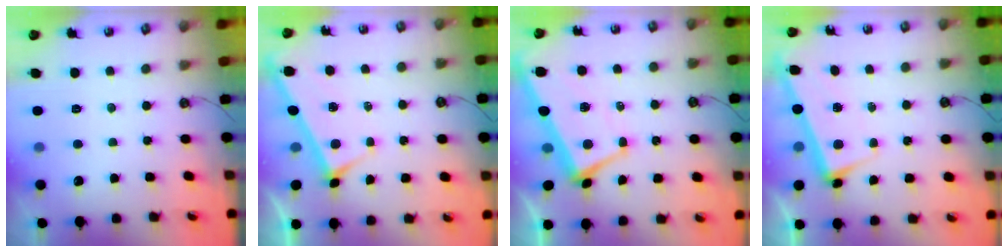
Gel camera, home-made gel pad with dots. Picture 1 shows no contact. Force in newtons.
{"total": 4.0, "press": 4.0, "slide": 0.4}
{"total": 1.3, "press": 0.9, "slide": 0.9}
{"total": 2.6, "press": 2.5, "slide": 0.7}